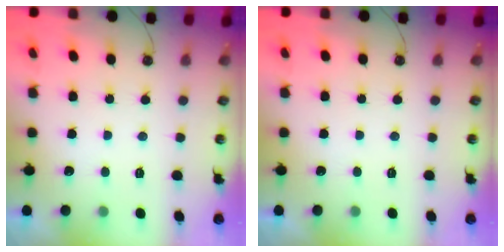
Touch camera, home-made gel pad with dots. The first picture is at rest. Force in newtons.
{"total": 0.0}